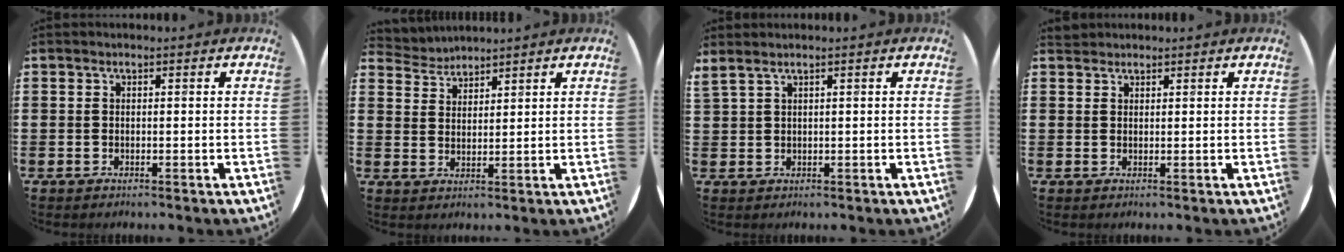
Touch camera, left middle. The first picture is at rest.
{"total": 3.2, "force": [3.2, 0.5, -0.3], "torque": [-0.004, -0.009, 0.060]}
{"total": 0.9, "force": [0.6, -0.2, 0.6], "torque": [-0.010, 0.000, 0.010]}
{"total": 1.0, "force": [1.0, 0.3, -0.1], "torque": [0.000, 0.001, 0.020]}